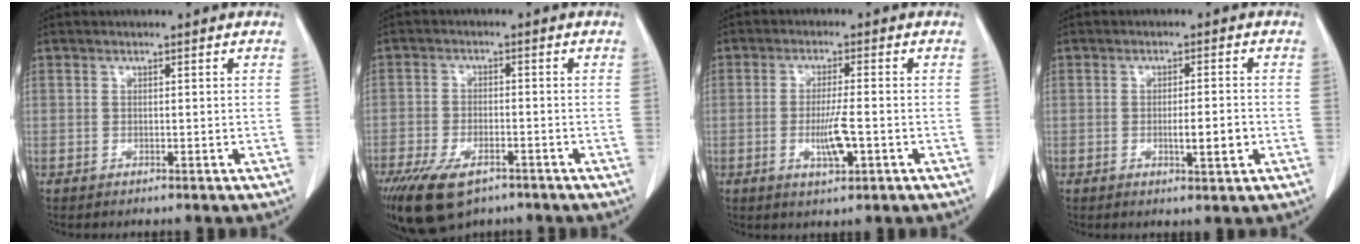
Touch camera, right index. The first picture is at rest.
{"total": 10.5, "force": [-6.9, 4.6, 6.4], "torque": [-0.126, -0.015, -0.112]}
{"total": 5.3, "force": [-1.5, 0.6, 5.0], "torque": [-0.096, -0.008, -0.023]}
{"total": 4.1, "force": [-1.0, 0.5, 4.0], "torque": [-0.062, -0.004, -0.012]}